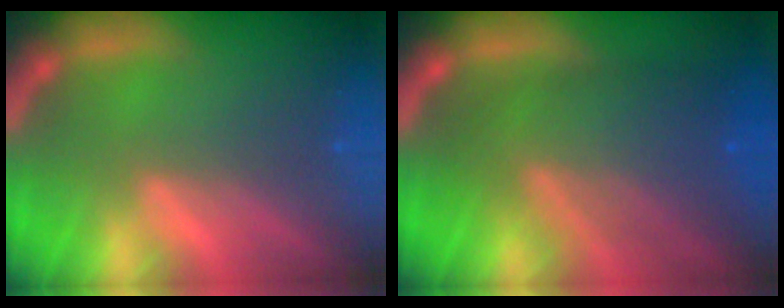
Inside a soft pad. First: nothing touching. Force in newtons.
{"total": 8.5}